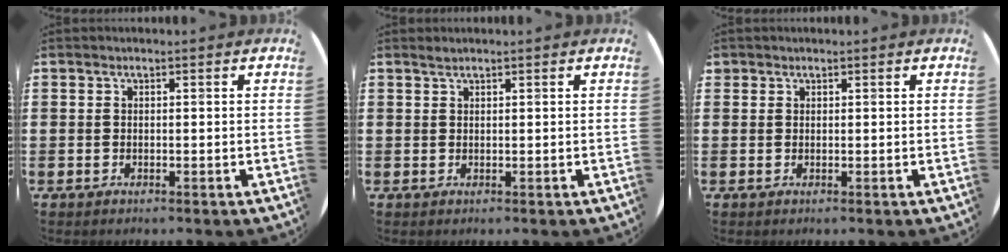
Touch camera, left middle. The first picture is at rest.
{"total": 0.6, "force": [0.6, 0.0, 0.2], "torque": [-0.004, -0.001, 0.012]}
{"total": 0.6, "force": [0.5, 0.2, -0.1], "torque": [0.002, 0.004, 0.010]}